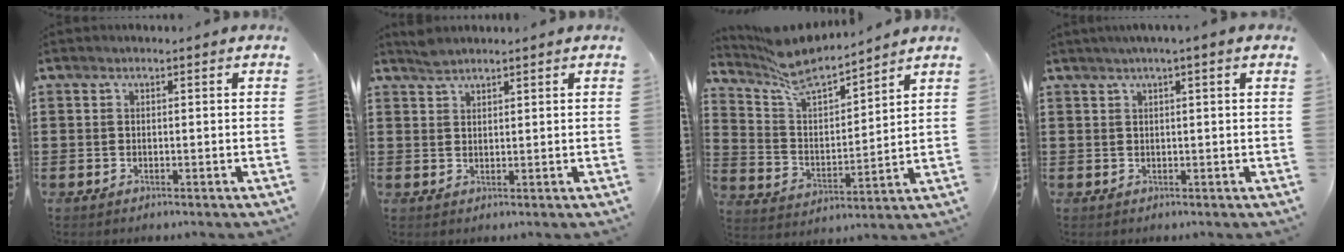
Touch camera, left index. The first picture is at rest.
{"total": 1.7, "force": [1.7, 0.3, 0.4], "torque": [-0.011, -0.001, 0.032]}
{"total": 7.5, "force": [7.0, 1.1, 2.4], "torque": [-0.082, -0.050, 0.123]}
{"total": 1.3, "force": [0.7, 0.0, 1.0], "torque": [-0.021, 0.000, 0.013]}